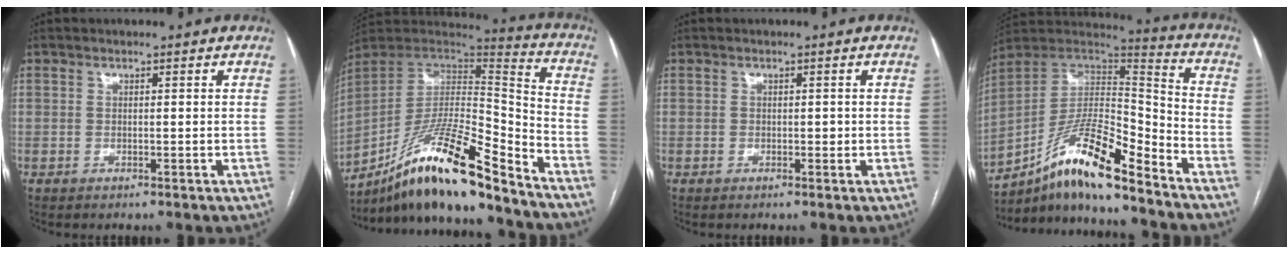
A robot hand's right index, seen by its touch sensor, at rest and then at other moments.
{"total": 20.0, "force": [-15.1, 1.7, 13.0], "torque": [-0.234, 0.006, -0.271]}
{"total": 0.8, "force": [-0.1, 0.5, 0.6], "torque": [-0.006, 0.001, -0.003]}
{"total": 17.1, "force": [-12.2, 2.3, 11.8], "torque": [-0.208, 0.020, -0.213]}